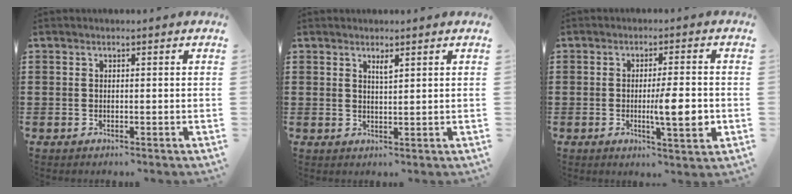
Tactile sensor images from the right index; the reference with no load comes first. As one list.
[{"total": 1.6, "force": [1.2, 0.3, 1.0], "torque": [-0.022, 0.002, 0.020]}, {"total": 7.3, "force": [-1.1, 1.0, 7.1], "torque": [-0.101, -0.013, -0.020]}]